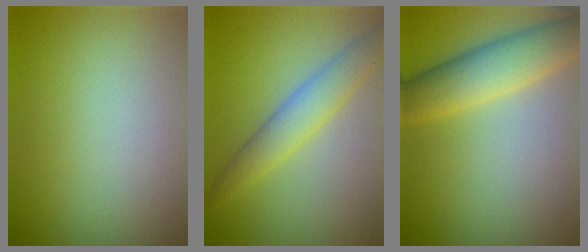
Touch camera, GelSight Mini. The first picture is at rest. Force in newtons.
{"total": 3.7, "press": 3.7, "slide": 0.1}
{"total": 5.5, "press": 5.5, "slide": 0.2}